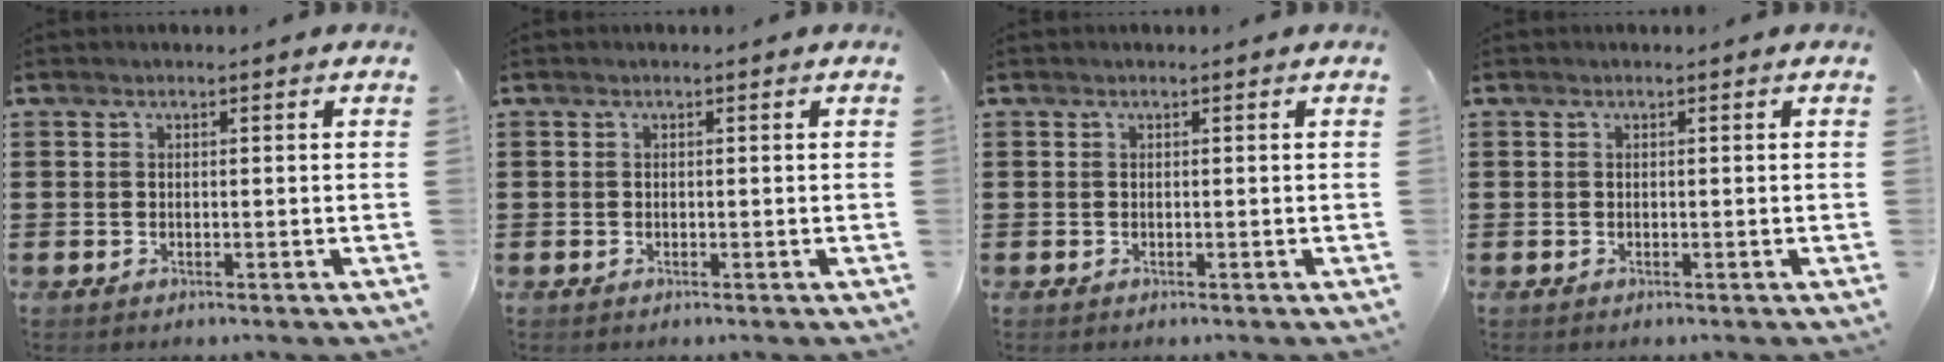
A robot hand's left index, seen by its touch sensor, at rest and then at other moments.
{"total": 0.0}
{"total": 0.0}
{"total": 0.0}